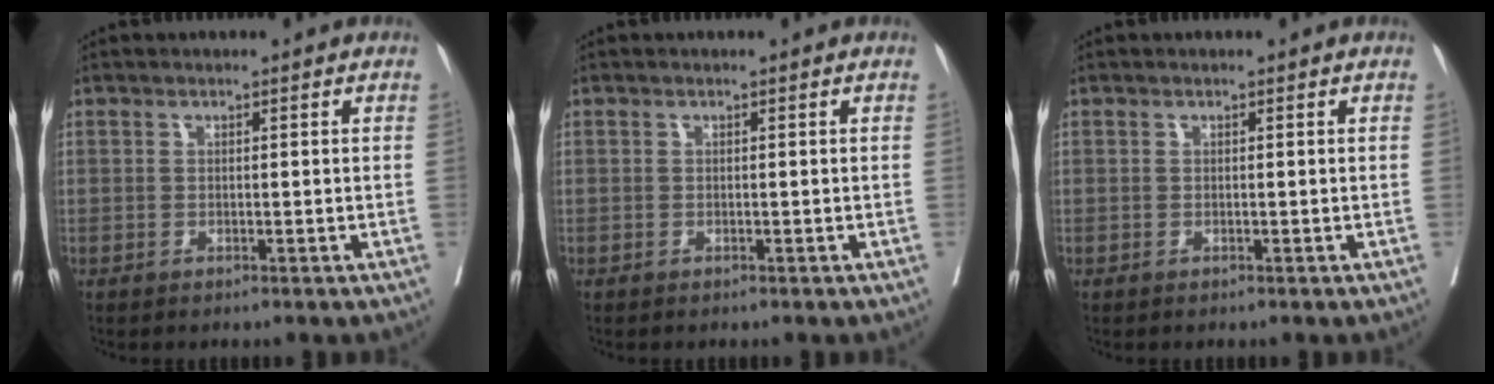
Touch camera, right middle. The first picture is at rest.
{"total": 0.0}
{"total": 0.0}